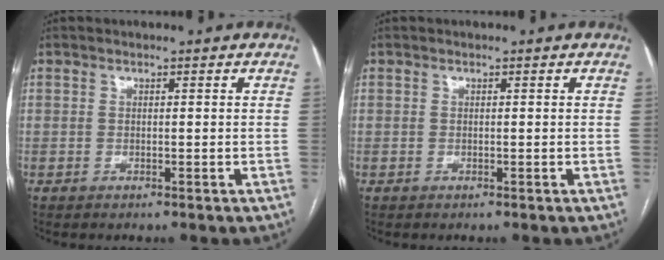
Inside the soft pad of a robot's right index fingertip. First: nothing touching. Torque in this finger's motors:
{"motor_torque": [0.00, 0.00, 0.00, 0.00]}